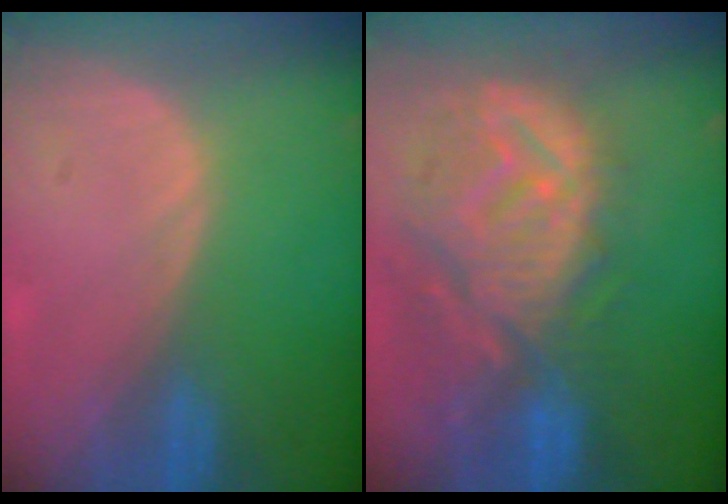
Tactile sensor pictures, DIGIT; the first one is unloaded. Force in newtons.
{"total": 12.7, "press": 11.1, "slide": 6.0}